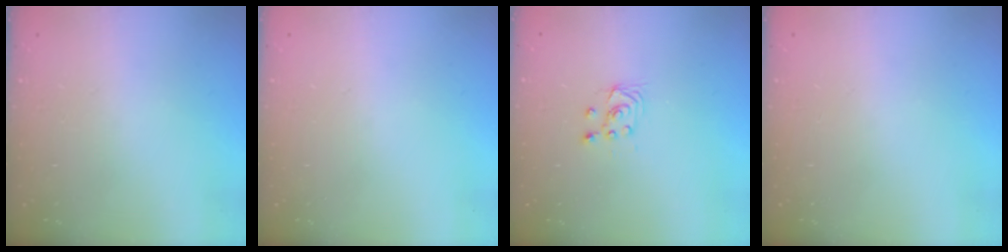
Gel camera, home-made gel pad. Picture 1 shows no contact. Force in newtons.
{"total": 0.0}
{"total": 2.9, "press": 2.7, "slide": 1.0}
{"total": 0.0}